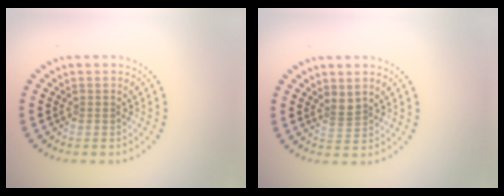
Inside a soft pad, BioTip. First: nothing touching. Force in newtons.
{"total": 1.2, "press": 0.8, "slide": 0.9}